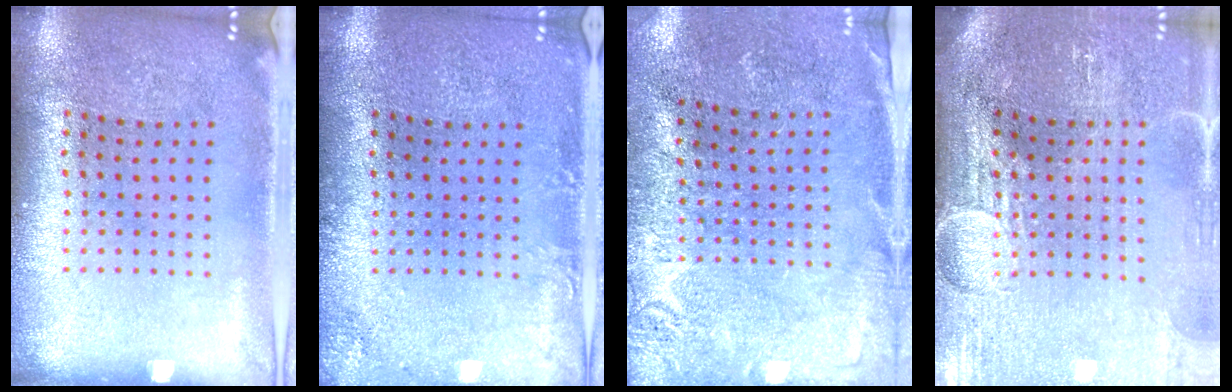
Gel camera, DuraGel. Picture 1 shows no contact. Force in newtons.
{"total": 1.6, "press": 1.6, "slide": 0.1}
{"total": 2.8, "press": 2.6, "slide": 0.9}
{"total": 3.8, "press": 3.6, "slide": 1.4}